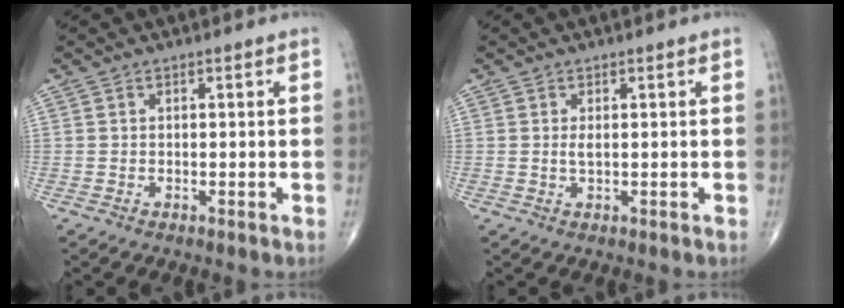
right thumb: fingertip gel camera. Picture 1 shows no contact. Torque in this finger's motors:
{"motor_torque": [0.11, 0.00, 0.39, 0.22, -0.02]}